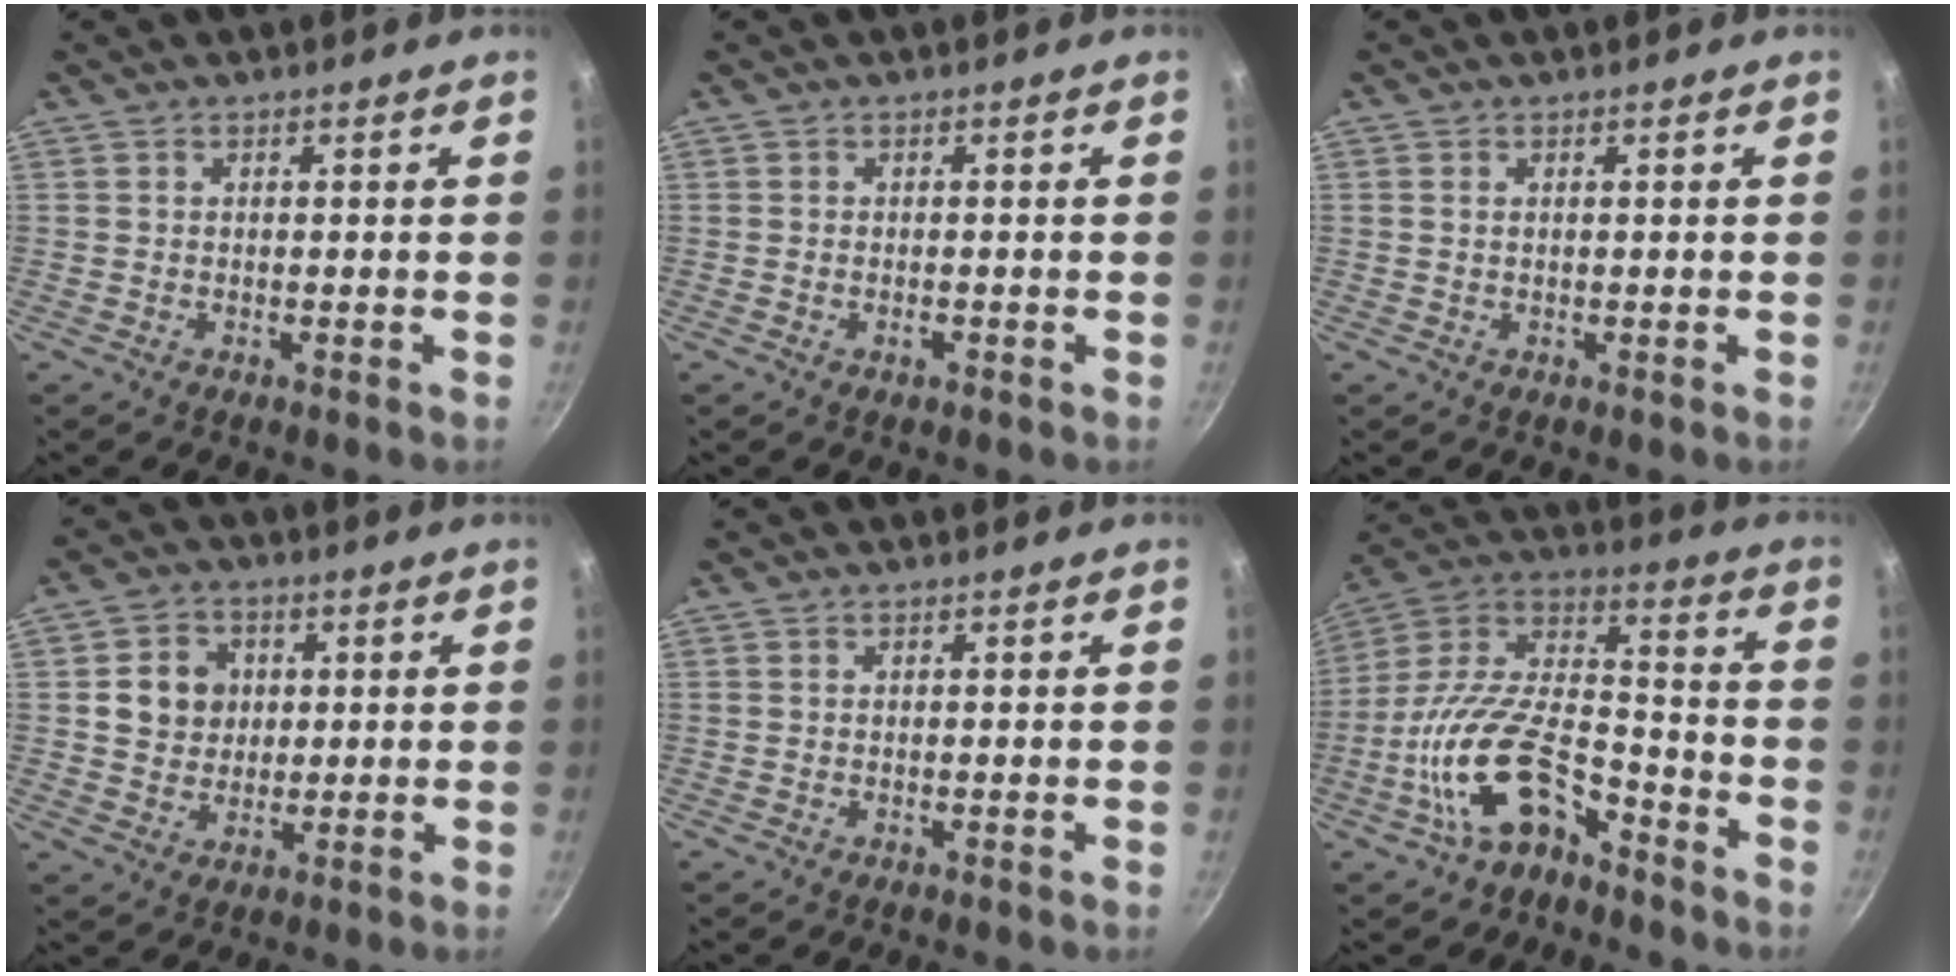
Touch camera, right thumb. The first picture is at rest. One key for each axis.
{"total": 1.0, "fx": -0.4, "fy": 0.5, "fz": 0.7, "tx": -0.013, "ty": 0.005, "tz": -0.006}
{"total": 0.5, "fx": 0.2, "fy": 0.3, "fz": 0.4, "tx": -0.009, "ty": 0.003, "tz": 0.005}
{"total": 8.0, "fx": 1.4, "fy": 7.0, "fz": 3.6, "tx": -0.027, "ty": -0.003, "tz": 0.024}
{"total": 0.0}
{"total": 17.1, "fx": -9.0, "fy": 8.4, "fz": 11.9, "tx": -0.226, "ty": 0.084, "tz": -0.172}